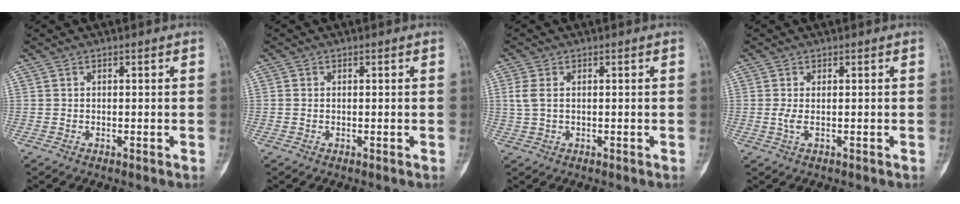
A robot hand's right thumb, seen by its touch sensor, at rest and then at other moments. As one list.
[{"total": 0.5, "force": [0.0, 0.5, 0.3], "torque": [-0.006, 0.001, 0.000]}, {"total": 3.1, "force": [0.4, 1.9, 2.4], "torque": [-0.069, 0.003, 0.010]}, {"total": 1.6, "force": [0.0, 0.4, 1.6], "torque": [-0.042, -0.005, 0.002]}]